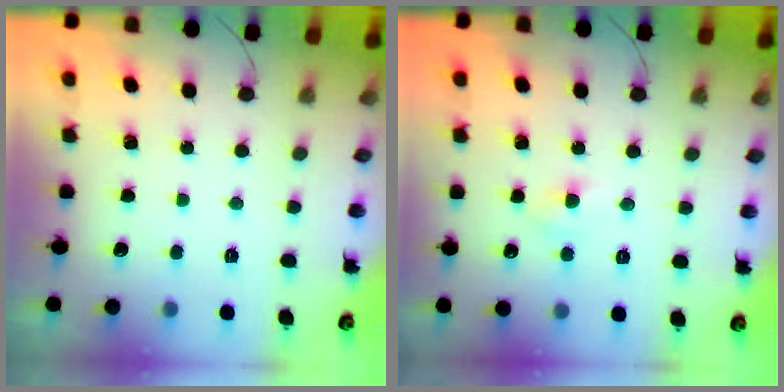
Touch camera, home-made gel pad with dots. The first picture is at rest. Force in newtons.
{"total": 4.2, "press": 4.0, "slide": 1.2}